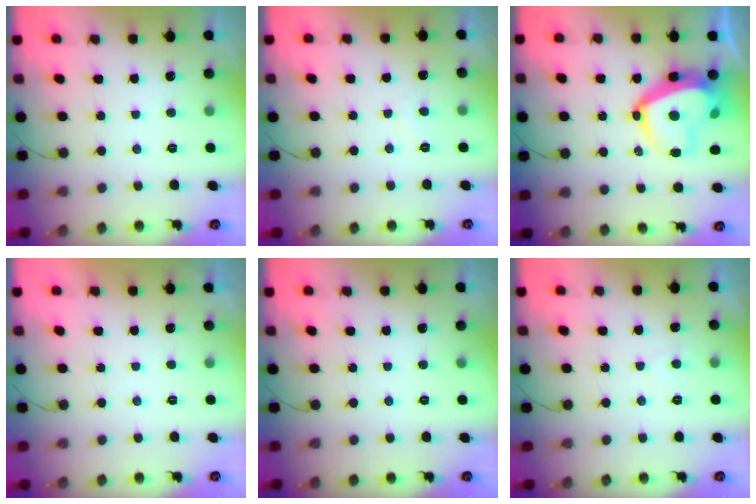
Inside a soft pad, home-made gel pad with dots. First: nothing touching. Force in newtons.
{"total": 1.8, "press": 1.8, "slide": 0.3}
{"total": 15.1, "press": 15.0, "slide": 1.4}
{"total": 2.3, "press": 2.3, "slide": 0.4}
{"total": 0.0}
{"total": 3.1, "press": 3.1, "slide": 0.3}